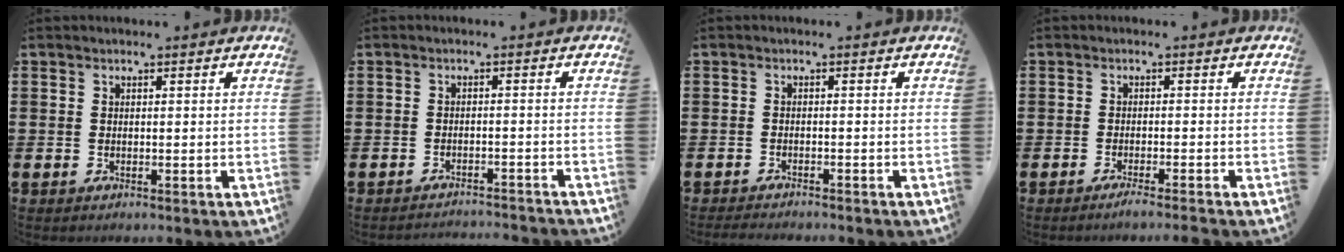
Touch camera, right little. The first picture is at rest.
{"total": 1.6, "force": [-1.6, -0.2, -0.1], "torque": [-0.001, 0.005, -0.035]}
{"total": 1.1, "force": [-1.1, -0.1, 0.2], "torque": [-0.004, -0.001, -0.022]}
{"total": 1.5, "force": [-1.2, -0.2, 0.8], "torque": [-0.010, -0.001, -0.023]}